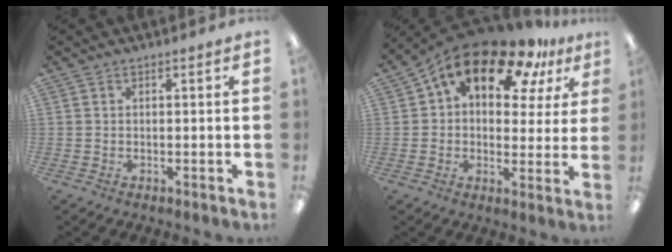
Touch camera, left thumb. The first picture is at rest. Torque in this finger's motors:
{"motor_torque": [0.41, 1.39, 1.39, -1.38, 0.16]}